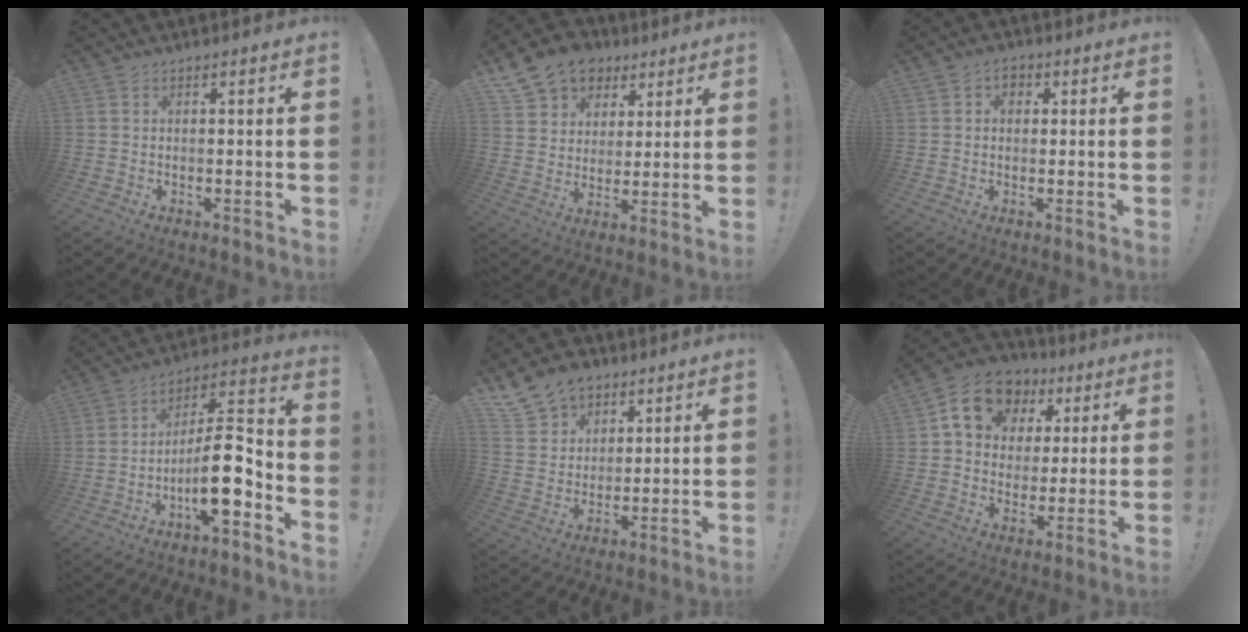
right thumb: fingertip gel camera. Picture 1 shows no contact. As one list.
[{"total": 14.1, "force": [8.2, 10.3, 4.9], "torque": [-0.072, -0.050, 0.157]}, {"total": 3.0, "force": [0.6, 2.4, 1.8], "torque": [-0.023, 0.003, 0.009]}, {"total": 14.8, "force": [-5.6, 4.7, 12.8], "torque": [-0.216, 0.029, -0.086]}, {"total": 11.4, "force": [8.4, 7.1, 3.0], "torque": [-0.056, -0.057, 0.167]}, {"total": 14.4, "force": [6.1, 11.3, 6.6], "torque": [-0.099, -0.016, 0.118]}]